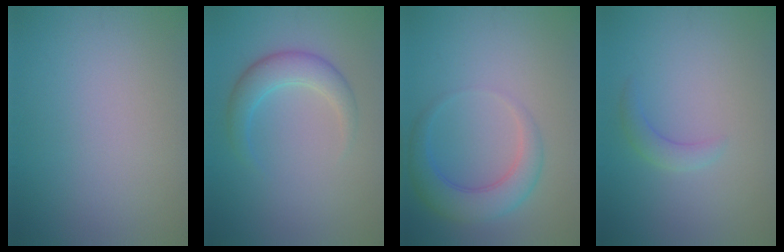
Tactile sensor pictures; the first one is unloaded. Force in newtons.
{"total": 3.3, "press": 3.3, "slide": 0.2}
{"total": 4.1, "press": 4.1, "slide": 0.2}
{"total": 1.6, "press": 1.6, "slide": 0.1}